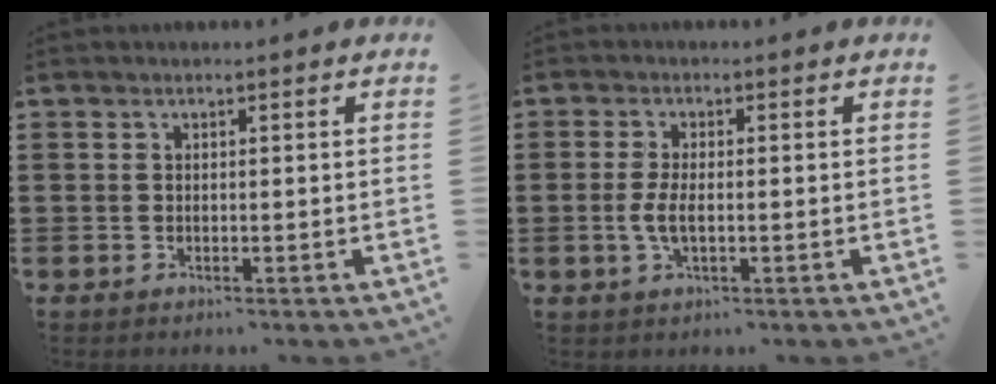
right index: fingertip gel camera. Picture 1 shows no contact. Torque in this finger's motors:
{"motor_torque": [2.14, 0.00, 0.32, 0.11]}